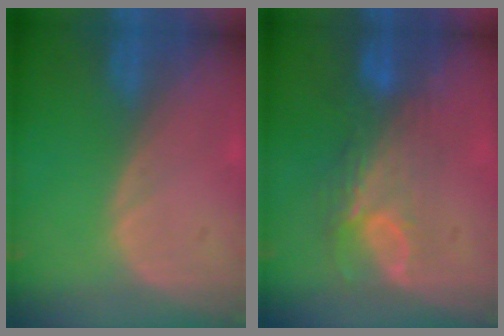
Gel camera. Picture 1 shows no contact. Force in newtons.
{"total": 7.9, "press": 7.0, "slide": 3.7}